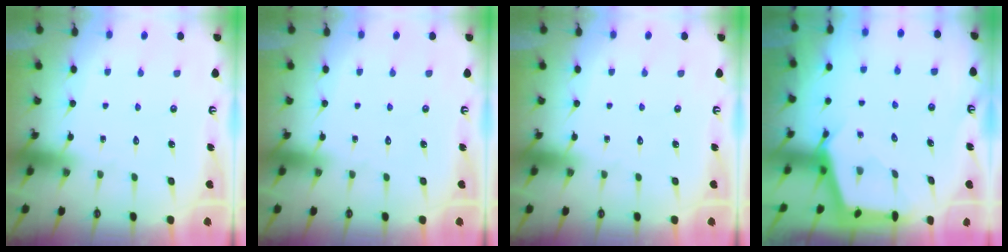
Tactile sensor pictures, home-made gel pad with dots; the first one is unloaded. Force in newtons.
{"total": 0.0}
{"total": 0.0}
{"total": 2.7, "press": 2.7, "slide": 0.3}